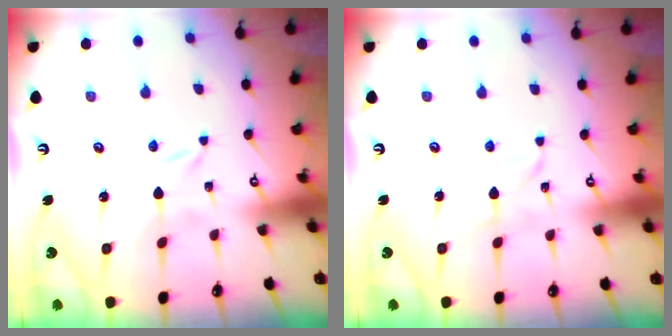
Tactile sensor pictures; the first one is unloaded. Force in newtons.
{"total": 2.6, "press": 2.6, "slide": 0.1}